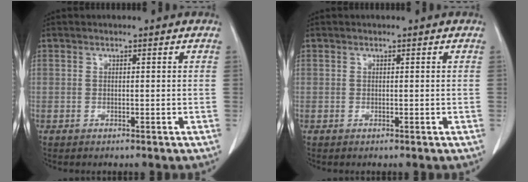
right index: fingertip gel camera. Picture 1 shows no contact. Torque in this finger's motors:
{"motor_torque": [0.01, 0.07, 0.06, 0.01]}